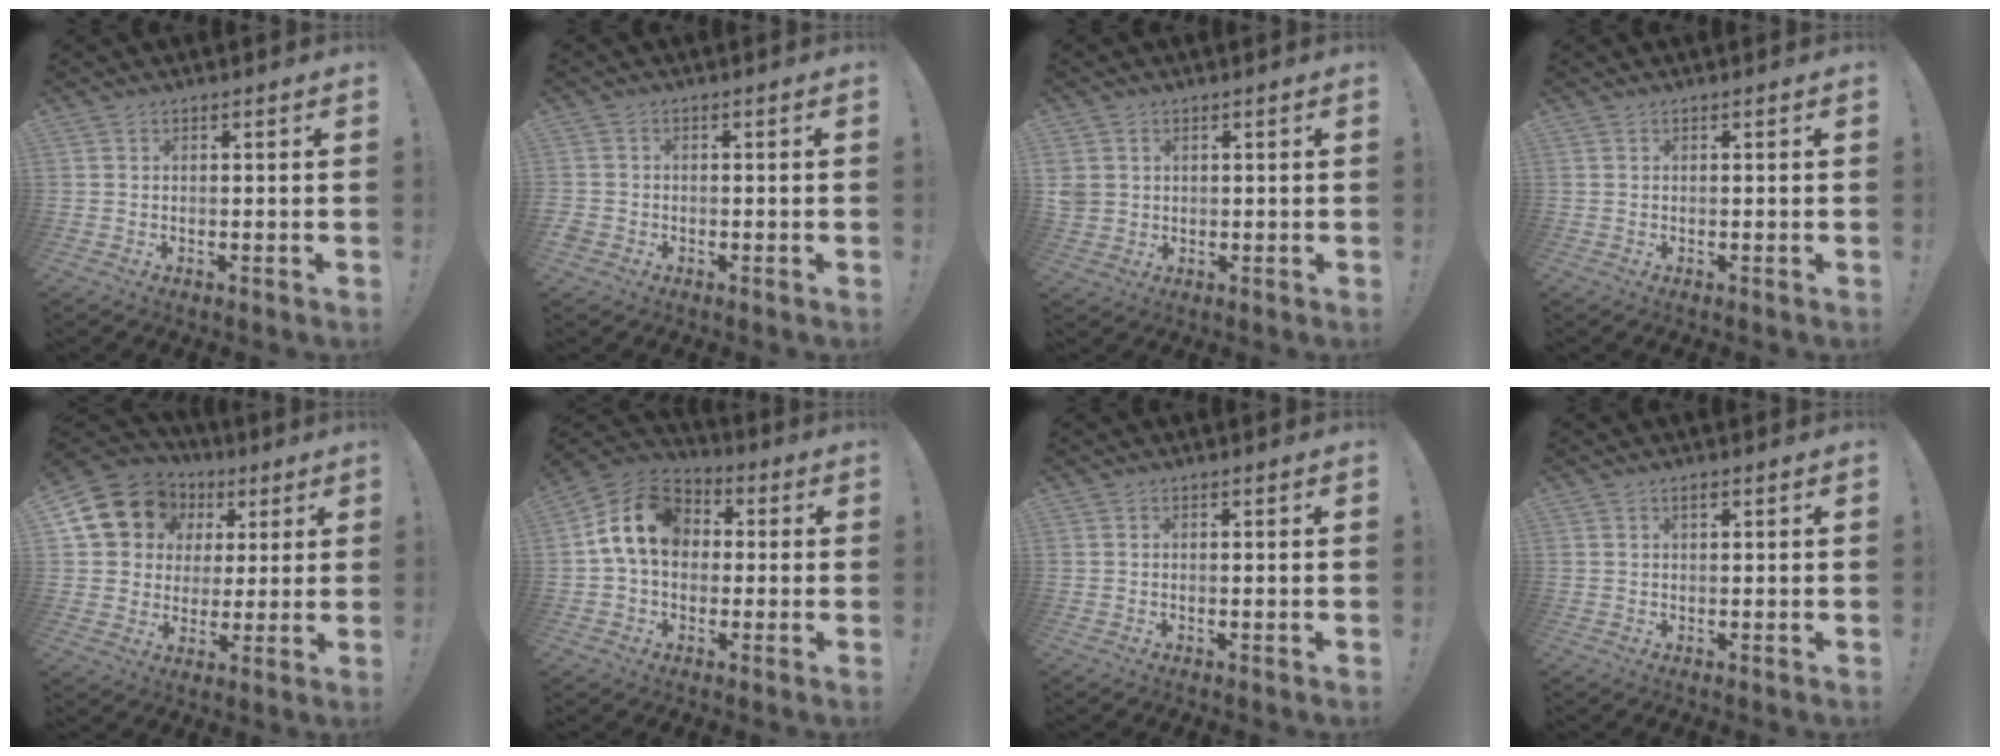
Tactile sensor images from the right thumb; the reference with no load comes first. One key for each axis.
{"total": 2.3, "fx": -1.2, "fy": 1.8, "fz": 0.8, "tx": -0.011, "ty": 0.006, "tz": -0.020}
{"total": 3.6, "fx": 1.2, "fy": 3.1, "fz": 1.4, "tx": -0.029, "ty": -0.004, "tz": 0.024}
{"total": 0.0}
{"total": 15.7, "fx": 6.7, "fy": 12.8, "fz": 6.2, "tx": -0.098, "ty": -0.024, "tz": 0.143}
{"total": 15.2, "fx": 2.6, "fy": 11.3, "fz": 9.8, "tx": -0.168, "ty": 0.018, "tz": 0.054}
{"total": 0.0}
{"total": 1.4, "fx": 0.8, "fy": 0.5, "fz": 0.9, "tx": -0.015, "ty": 0.000, "tz": 0.014}